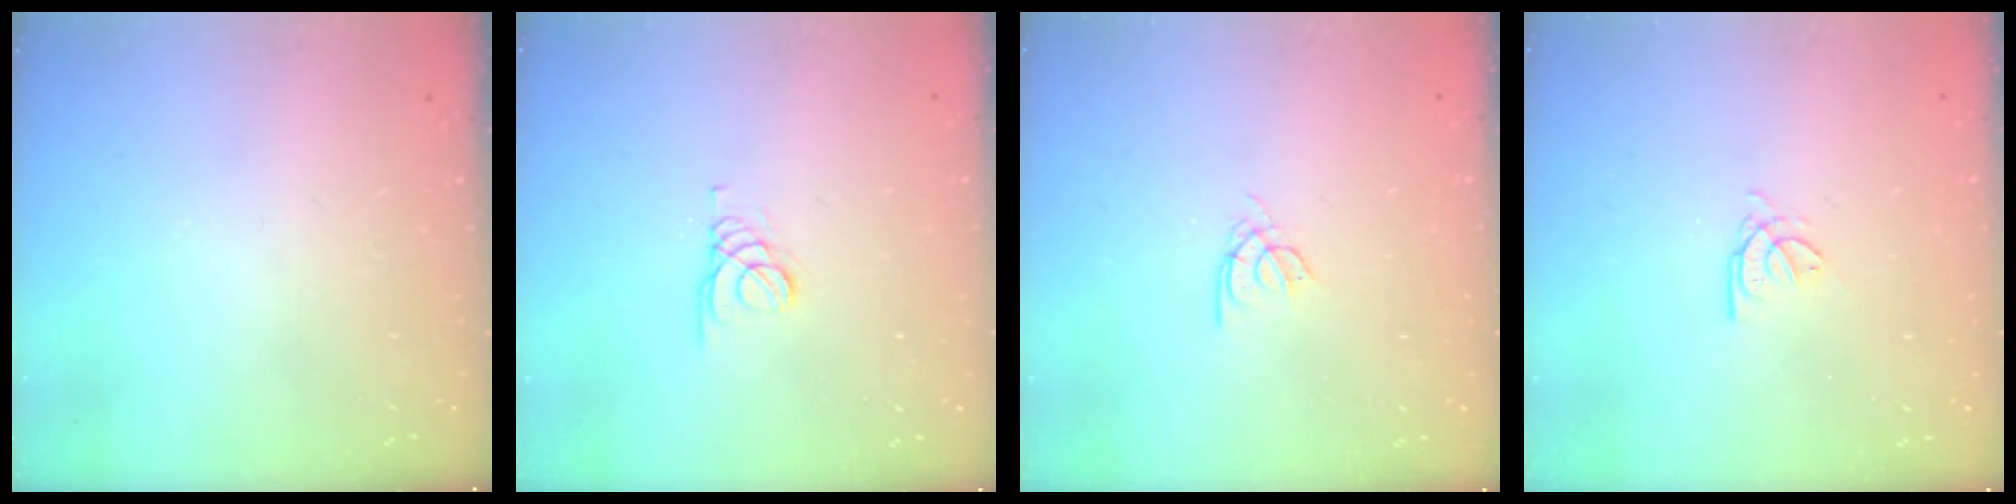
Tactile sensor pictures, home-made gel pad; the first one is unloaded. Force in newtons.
{"total": 1.4, "press": 1.4, "slide": 0.2}
{"total": 2.1, "press": 2.1, "slide": 0.2}
{"total": 2.7, "press": 2.7, "slide": 0.4}